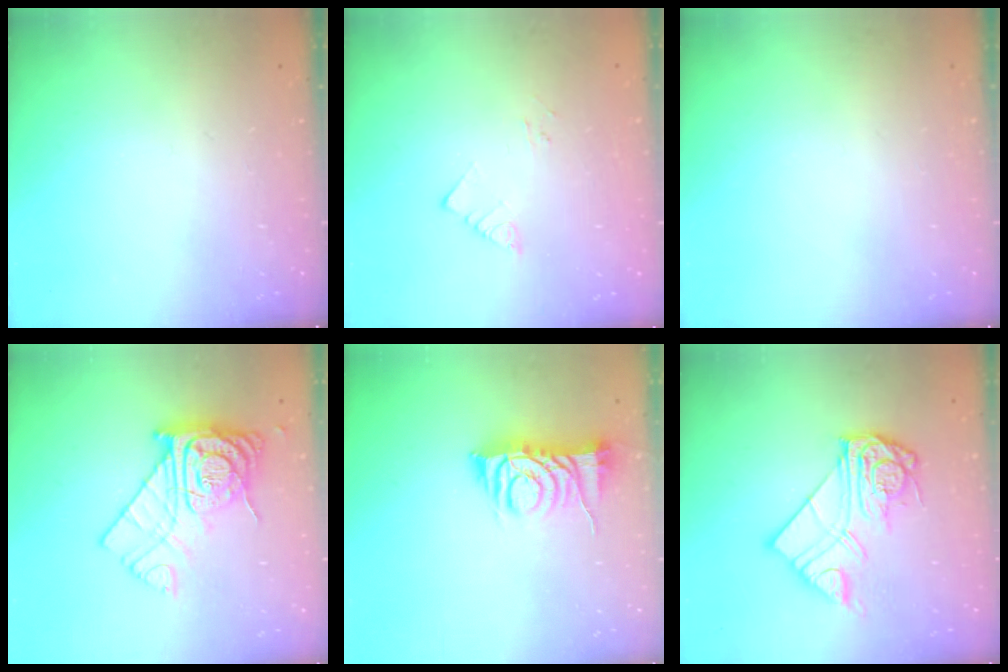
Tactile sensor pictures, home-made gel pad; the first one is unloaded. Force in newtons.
{"total": 3.3, "press": 3.3, "slide": 0.2}
{"total": 0.0}
{"total": 15.3, "press": 15.2, "slide": 1.5}
{"total": 9.4, "press": 9.4, "slide": 0.5}
{"total": 13.7, "press": 13.6, "slide": 1.4}